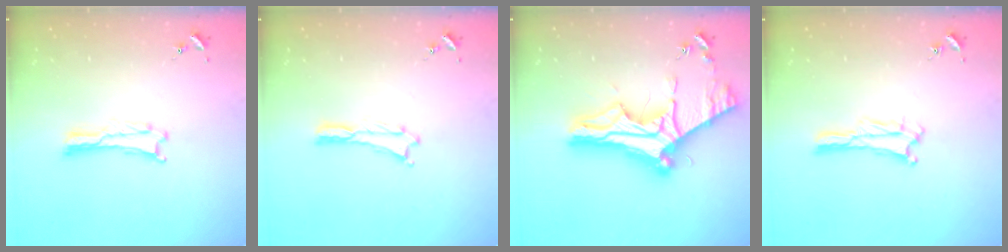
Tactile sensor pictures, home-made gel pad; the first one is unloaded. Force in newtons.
{"total": 0.0}
{"total": 13.3, "press": 13.2, "slide": 1.4}
{"total": 1.3, "press": 1.3, "slide": 0.4}